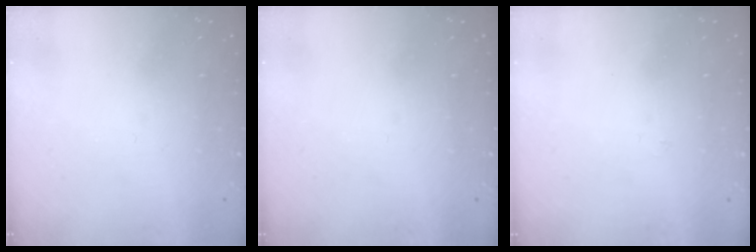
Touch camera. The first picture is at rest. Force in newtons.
{"total": 0.0}
{"total": 2.2, "press": 2.2, "slide": 0.3}